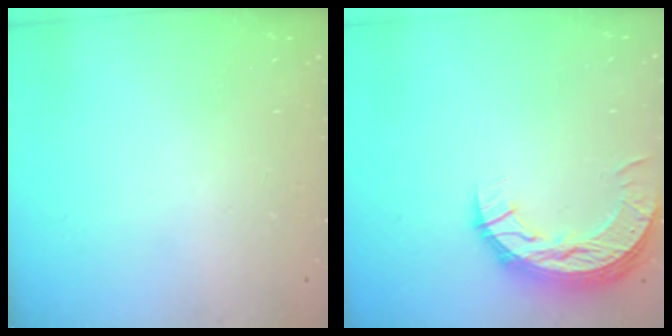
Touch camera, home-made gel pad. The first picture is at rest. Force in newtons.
{"total": 9.9, "press": 9.9, "slide": 0.7}